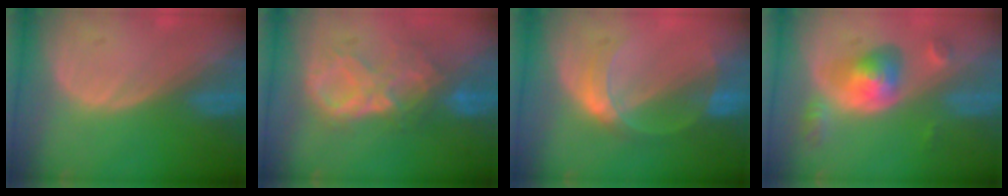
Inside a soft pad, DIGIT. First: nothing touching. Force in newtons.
{"total": 8.6, "press": 7.6, "slide": 3.9}
{"total": 5.0, "press": 4.9, "slide": 0.2}
{"total": 6.1, "press": 5.6, "slide": 2.4}